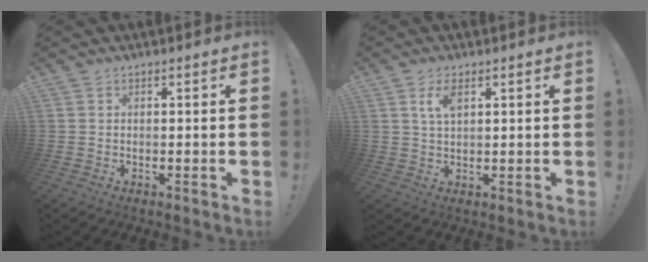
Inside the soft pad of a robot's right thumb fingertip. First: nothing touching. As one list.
[{"total": 4.3, "force": [1.9, 2.0, 3.2], "torque": [-0.056, -0.003, 0.032]}]